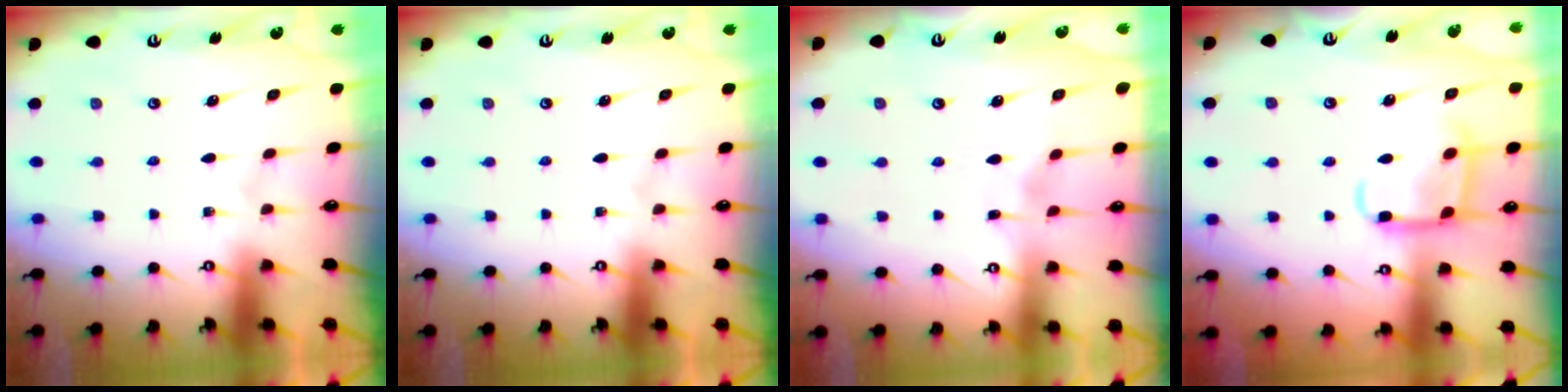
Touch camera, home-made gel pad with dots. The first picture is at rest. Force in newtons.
{"total": 0.0}
{"total": 2.9, "press": 2.8, "slide": 0.4}
{"total": 11.8, "press": 11.7, "slide": 1.2}